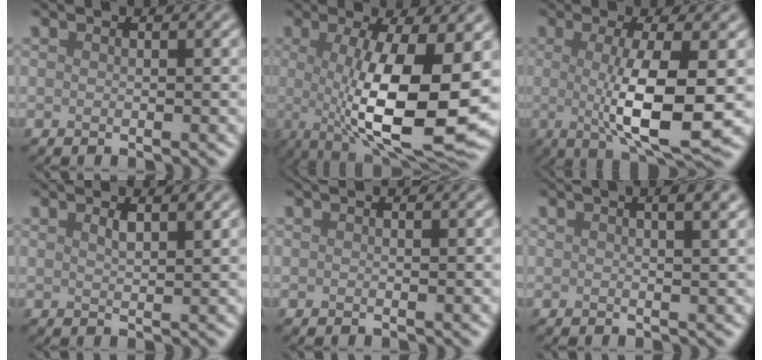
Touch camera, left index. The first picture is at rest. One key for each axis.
{"total": 11.9, "fx": -0.6, "fy": 3.3, "fz": 11.5, "tx": -0.178, "ty": -0.020, "tz": -0.009}
{"total": 7.5, "fx": -0.4, "fy": 1.5, "fz": 7.4, "tx": -0.119, "ty": -0.010, "tz": -0.005}
{"total": 1.4, "fx": 1.0, "fy": 0.3, "fz": 1.0, "tx": -0.016, "ty": 0.001, "tz": 0.015}
{"total": 0.0}
{"total": 3.1, "fx": 1.3, "fy": 1.1, "fz": 2.6, "tx": -0.012, "ty": 0.010, "tz": 0.000}